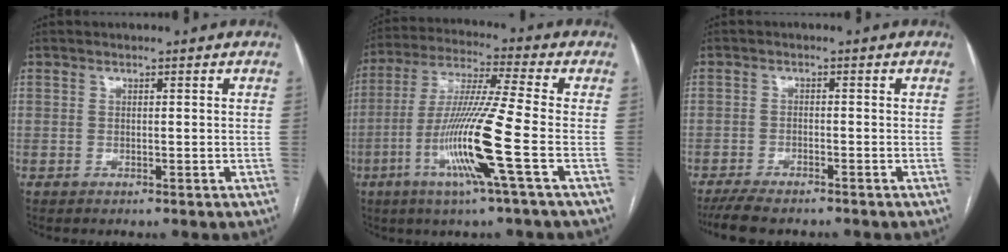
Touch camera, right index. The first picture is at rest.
{"total": 14.5, "force": [-4.7, -1.6, 13.6], "torque": [-0.273, -0.017, -0.094]}
{"total": 6.8, "force": [-5.8, 1.4, 3.3], "torque": [-0.051, -0.011, -0.092]}